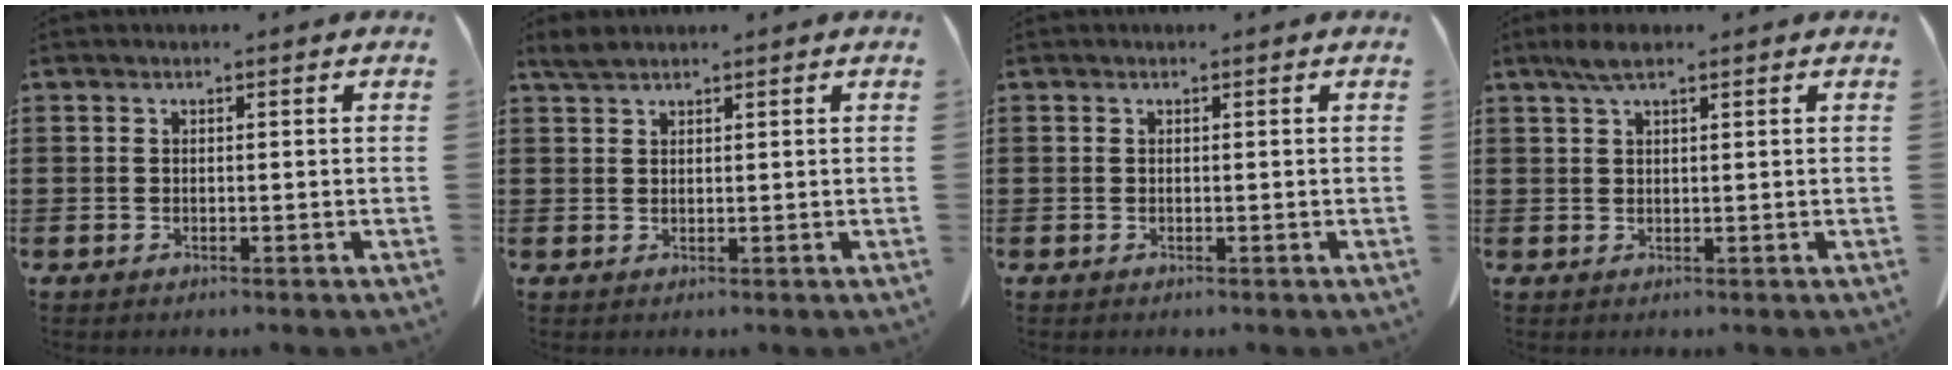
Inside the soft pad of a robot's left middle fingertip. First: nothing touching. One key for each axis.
{"total": 1.7, "fx": 1.5, "fy": 0.4, "fz": 0.8, "tx": -0.020, "ty": 0.003, "tz": 0.028}
{"total": 0.0}
{"total": 2.9, "fx": 1.7, "fy": 0.7, "fz": 2.3, "tx": -0.048, "ty": 0.004, "tz": 0.029}